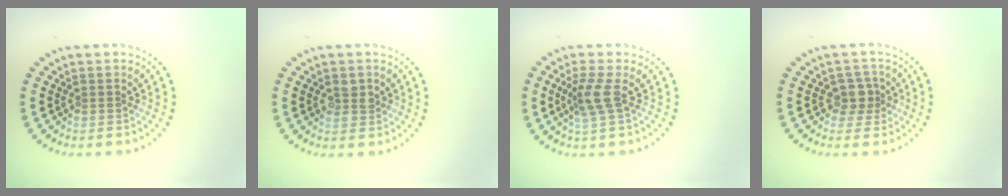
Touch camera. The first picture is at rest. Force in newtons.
{"total": 1.8, "press": 1.8, "slide": 0.3}
{"total": 2.5, "press": 1.9, "slide": 1.6}
{"total": 2.0, "press": 1.7, "slide": 1.0}